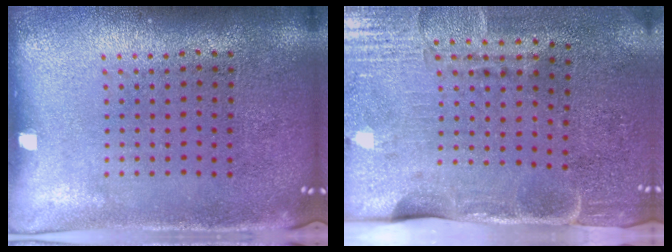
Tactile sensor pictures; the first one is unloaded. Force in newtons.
{"total": 4.3, "press": 3.6, "slide": 2.4}